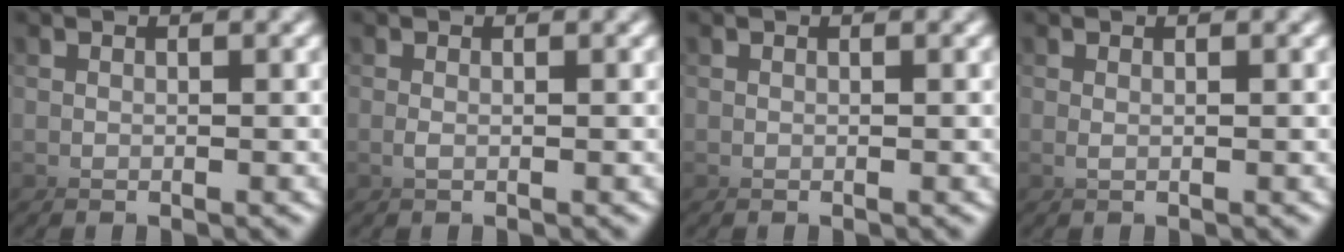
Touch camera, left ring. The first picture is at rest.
{"total": 1.5, "force": [0.0, -1.4, 0.4], "torque": [-0.002, 0.008, 0.001]}
{"total": 0.0}
{"total": 1.4, "force": [0.0, -1.4, 0.2], "torque": [0.005, 0.007, 0.001]}